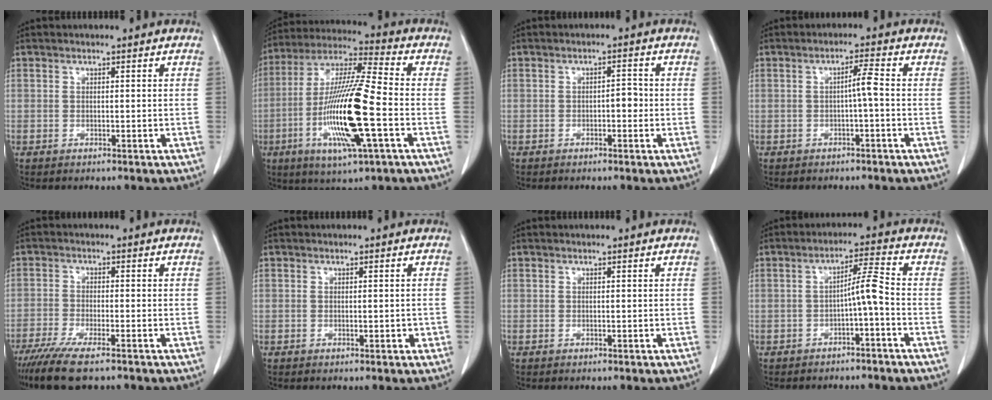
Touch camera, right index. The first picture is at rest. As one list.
[{"total": 17.9, "force": [-4.5, 1.2, 17.2], "torque": [-0.346, -0.015, -0.086]}, {"total": 1.9, "force": [-0.4, 0.8, 1.7], "torque": [-0.019, 0.005, -0.007]}, {"total": 2.5, "force": [-0.4, -0.2, 2.5], "torque": [-0.040, 0.003, -0.006]}, {"total": 8.6, "force": [-6.5, 1.1, 5.5], "torque": [-0.093, -0.020, -0.104]}, {"total": 1.0, "force": [-0.2, 0.5, 0.9], "torque": [-0.011, 0.001, 0.000]}, {"total": 0.0}, {"total": 4.4, "force": [-1.5, -0.2, 4.1], "torque": [-0.067, 0.014, -0.022]}]